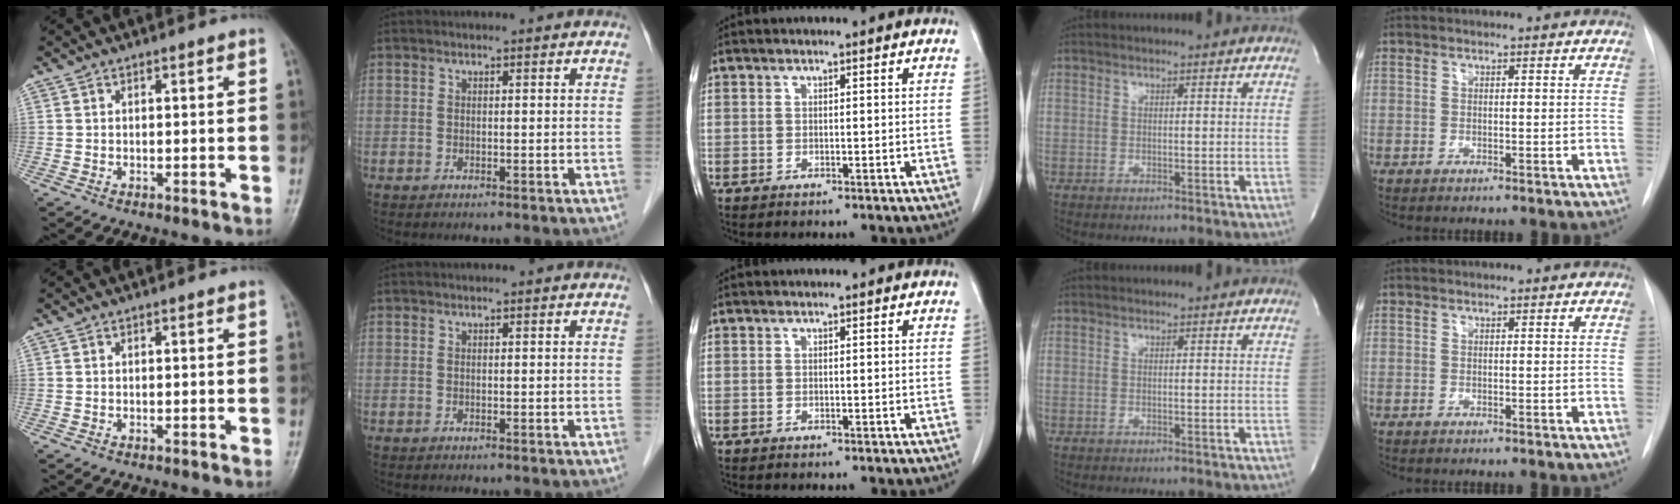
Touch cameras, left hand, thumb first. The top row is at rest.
{}